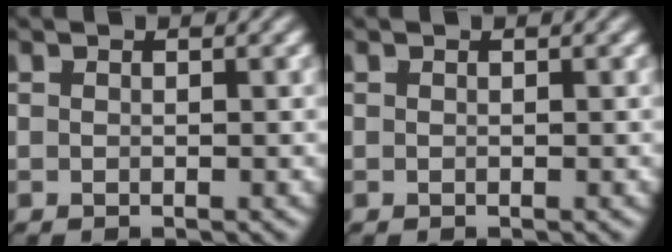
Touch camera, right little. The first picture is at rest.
{"total": 0.0}